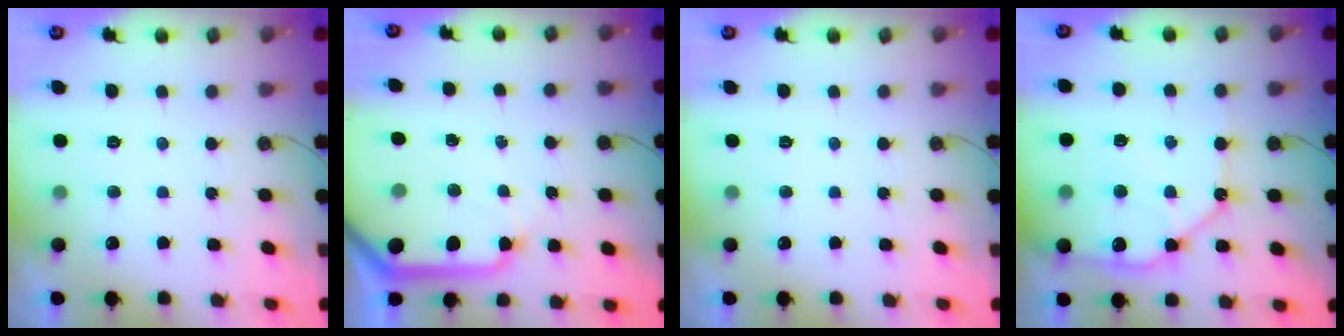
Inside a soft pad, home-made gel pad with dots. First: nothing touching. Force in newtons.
{"total": 12.1, "press": 12.0, "slide": 1.4}
{"total": 0.0}
{"total": 12.9, "press": 12.8, "slide": 1.5}